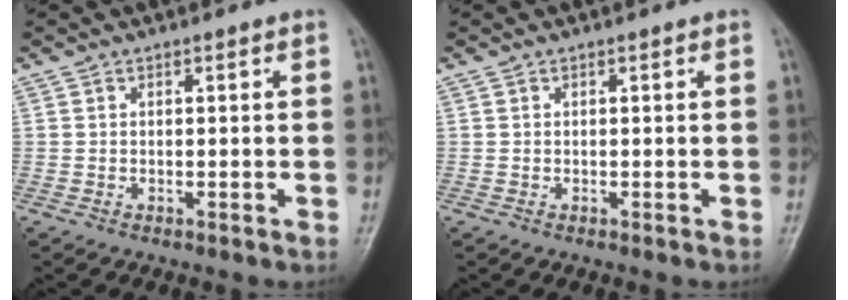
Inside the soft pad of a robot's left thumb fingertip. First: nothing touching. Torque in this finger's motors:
{"motor_torque": [0.00, 0.01, -0.01, -0.01, 0.00]}